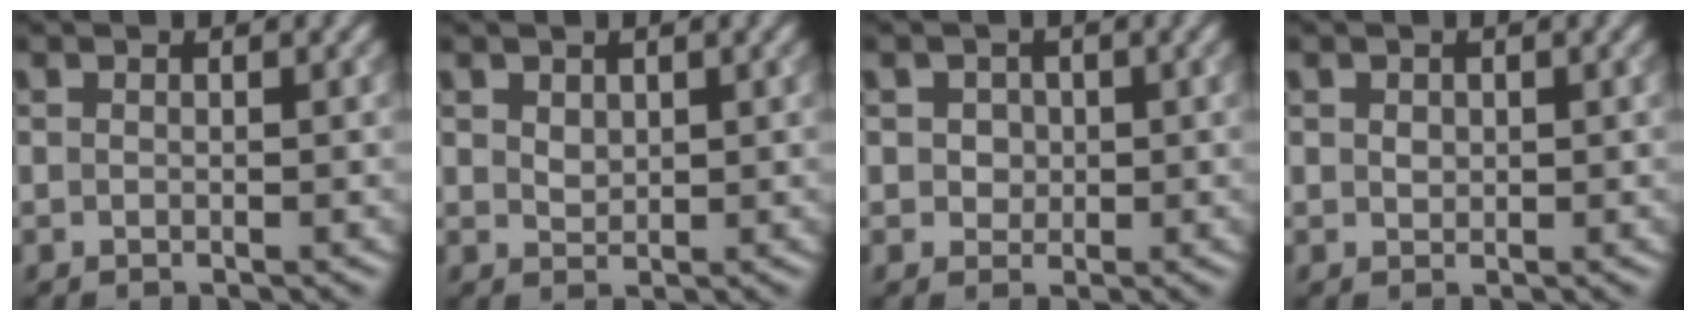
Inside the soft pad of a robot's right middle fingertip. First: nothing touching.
{"total": 1.2, "force": [0.6, 0.9, 0.6], "torque": [-0.011, -0.001, 0.016]}
{"total": 1.9, "force": [0.6, 1.6, 0.8], "torque": [-0.010, 0.011, 0.008]}
{"total": 0.8, "force": [0.3, 0.7, 0.4], "torque": [-0.007, -0.002, 0.007]}